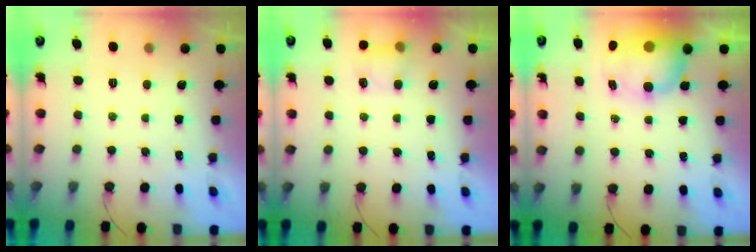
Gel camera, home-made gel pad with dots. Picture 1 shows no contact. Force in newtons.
{"total": 3.9, "press": 3.7, "slide": 1.2}
{"total": 8.9, "press": 8.7, "slide": 1.7}